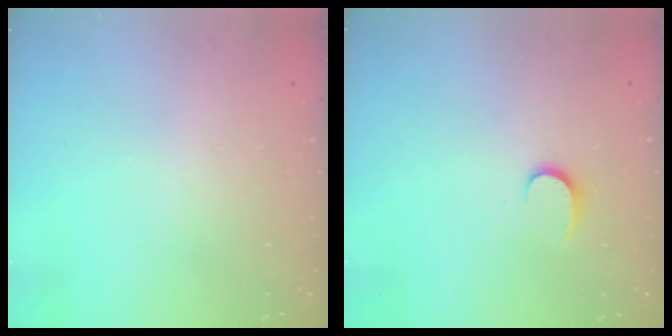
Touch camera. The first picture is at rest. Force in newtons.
{"total": 5.6, "press": 5.5, "slide": 0.6}